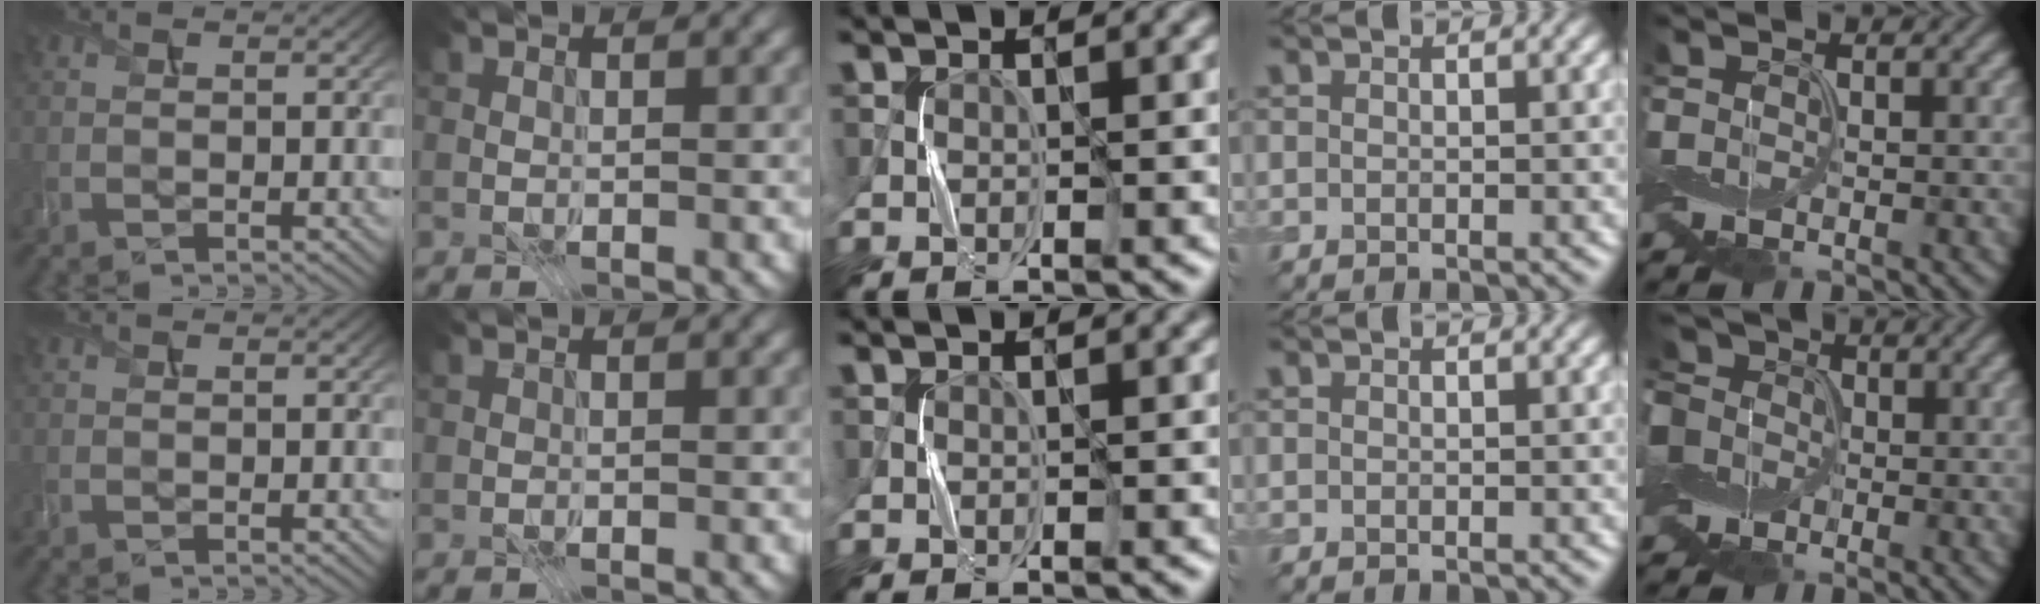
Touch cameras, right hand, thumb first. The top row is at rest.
{"little": {"total": 9.9, "force": [-0.6, 8.6, 4.7], "torque": [-0.114, 0.020, -0.063]}}